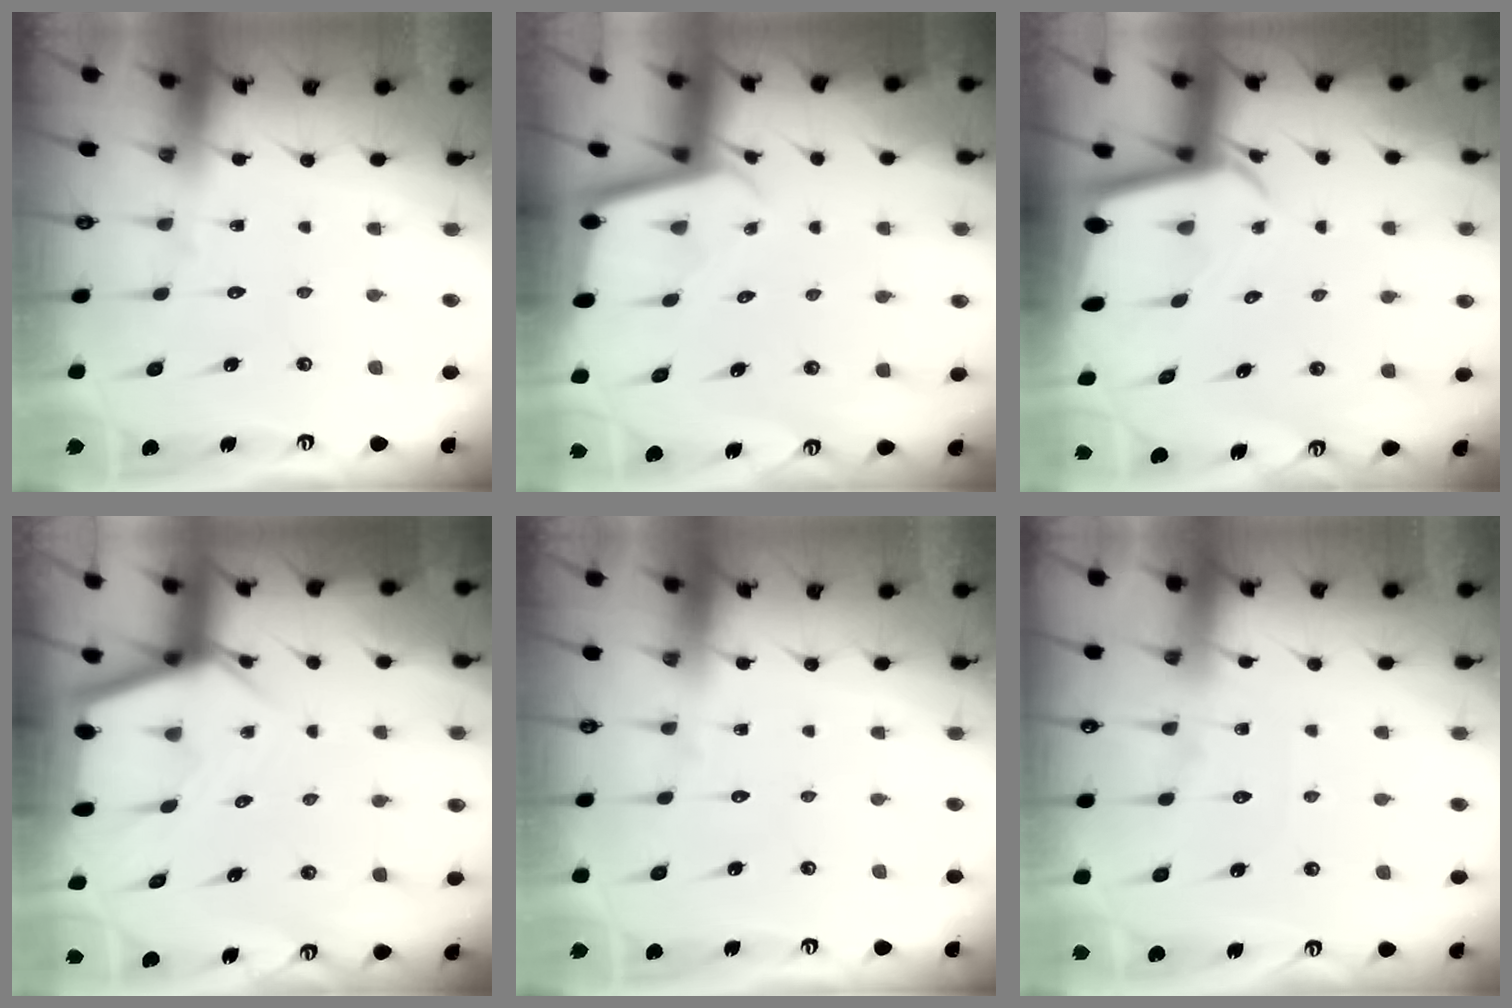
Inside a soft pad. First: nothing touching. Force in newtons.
{"total": 2.7, "press": 2.7, "slide": 0.1}
{"total": 2.8, "press": 2.8, "slide": 0.1}
{"total": 5.2, "press": 5.2, "slide": 0.6}
{"total": 0.0}
{"total": 3.7, "press": 3.7, "slide": 0.5}